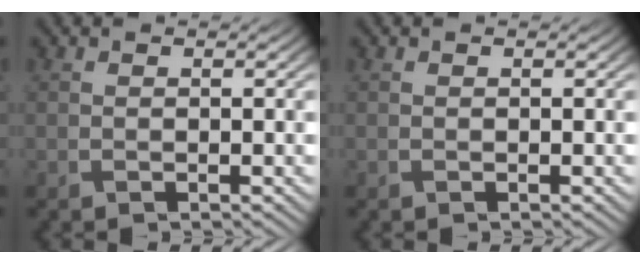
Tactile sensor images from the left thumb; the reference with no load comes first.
{"total": 0.0}